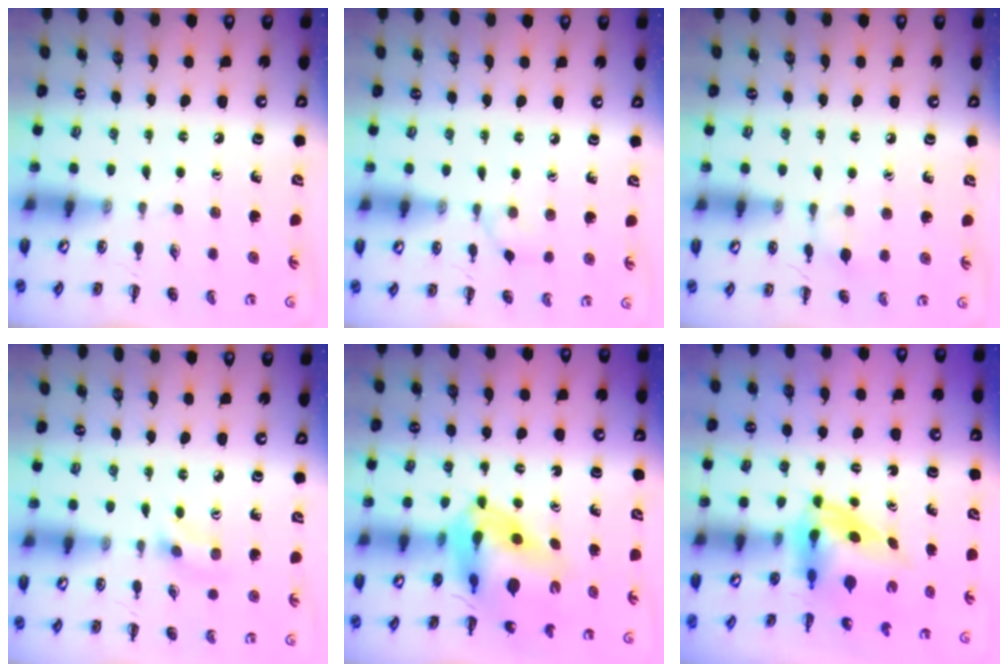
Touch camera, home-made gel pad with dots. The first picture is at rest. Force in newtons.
{"total": 3.8, "press": 3.5, "slide": 1.5}
{"total": 5.7, "press": 5.5, "slide": 1.7}
{"total": 2.0, "press": 1.9, "slide": 0.8}
{"total": 9.9, "press": 9.5, "slide": 2.8}
{"total": 3.7, "press": 3.6, "slide": 1.0}